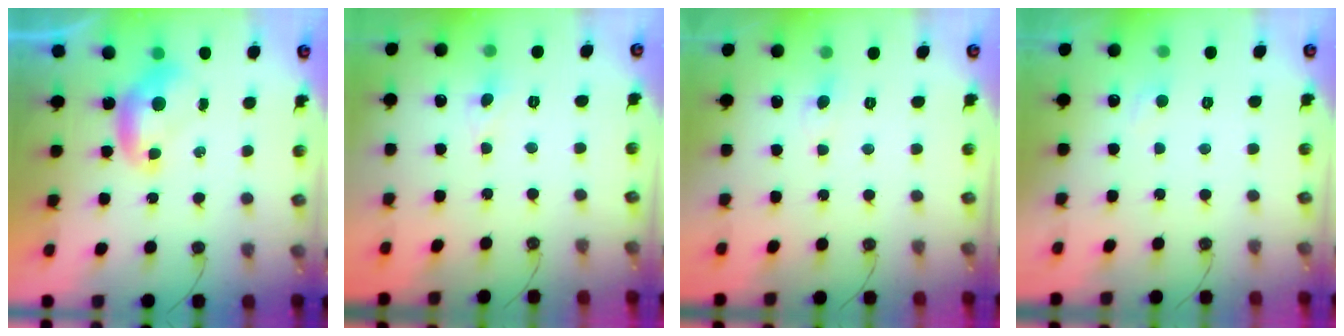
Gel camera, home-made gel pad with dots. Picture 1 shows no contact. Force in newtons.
{"total": 0.6, "press": 0.5, "slide": 0.3}
{"total": 1.4, "press": 1.2, "slide": 0.6}
{"total": 1.5, "press": 1.4, "slide": 0.5}